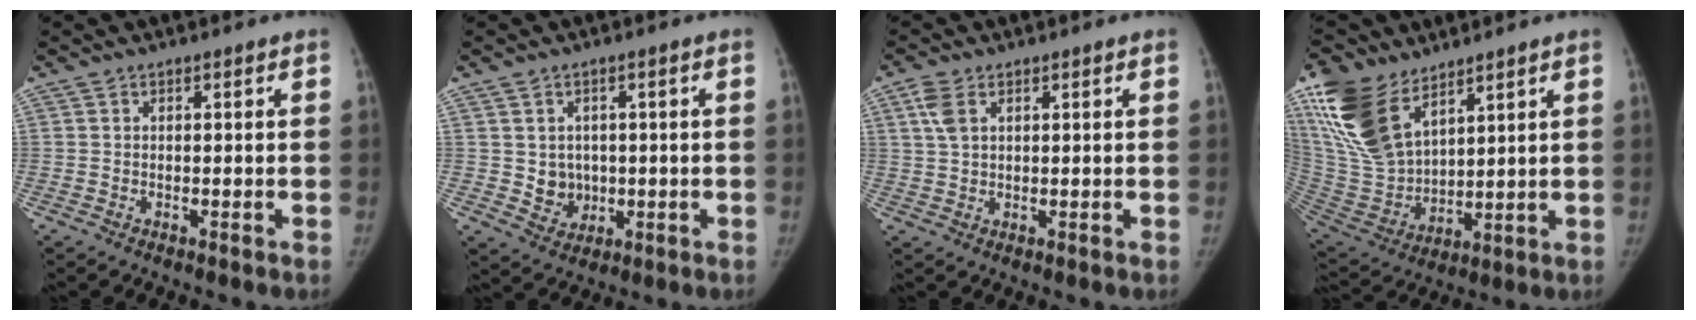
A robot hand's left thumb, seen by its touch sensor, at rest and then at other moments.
{"total": 4.8, "force": [0.1, 4.3, 2.0], "torque": [-0.006, -0.009, 0.011]}
{"total": 4.2, "force": [1.9, 2.5, 2.9], "torque": [-0.066, 0.003, 0.043]}
{"total": 19.4, "force": [11.6, 10.2, 11.7], "torque": [-0.245, -0.045, 0.241]}